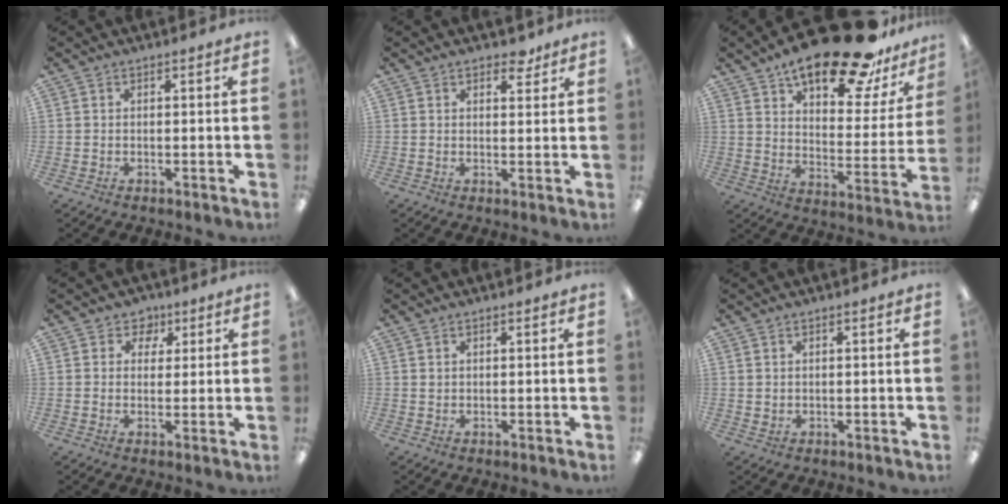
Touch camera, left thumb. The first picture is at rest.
{"total": 4.0, "force": [2.8, 2.0, 2.0], "torque": [-0.012, -0.012, 0.044]}
{"total": 22.3, "force": [17.0, 7.0, 12.6], "torque": [-0.182, -0.112, 0.281]}
{"total": 4.1, "force": [2.0, 3.5, 0.9], "torque": [-0.005, -0.006, 0.032]}
{"total": 0.7, "force": [0.4, 0.4, 0.3], "torque": [-0.006, 0.002, 0.007]}
{"total": 0.8, "force": [0.4, 0.7, 0.2], "torque": [-0.006, 0.004, 0.007]}